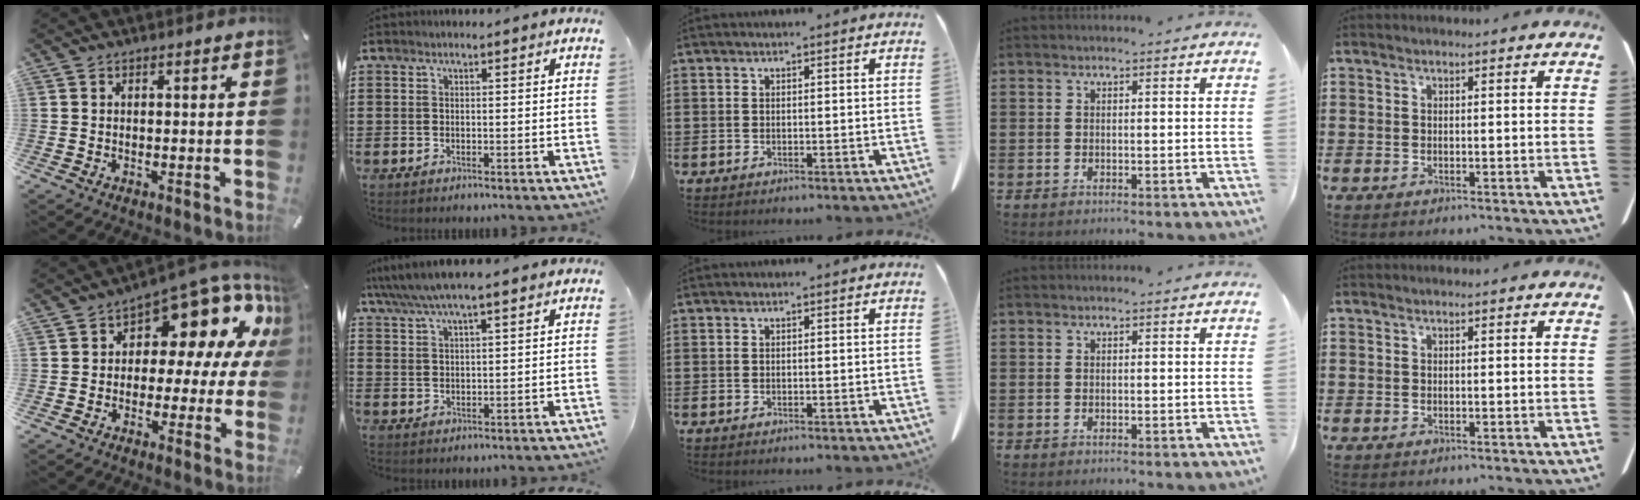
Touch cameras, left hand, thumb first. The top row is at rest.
{"thumb": {"total": 12.2, "force": [6.9, 6.2, 7.9], "torque": [-0.101, -0.076, 0.114]}, "index": {"total": 5.1, "force": [4.2, 0.8, 2.8], "torque": [-0.066, -0.008, 0.073]}}